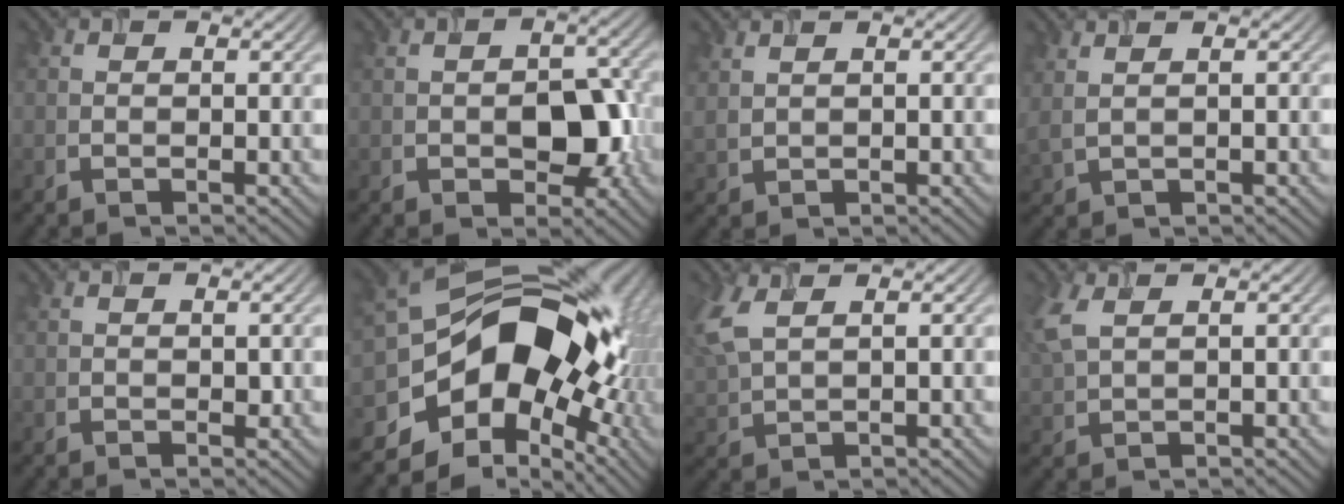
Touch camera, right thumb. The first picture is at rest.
{"total": 6.3, "force": [-1.2, 3.7, 4.9], "torque": [-0.076, -0.008, -0.018]}
{"total": 1.6, "force": [1.3, 0.2, 0.9], "torque": [-0.028, 0.003, 0.031]}
{"total": 2.5, "force": [1.7, 0.4, 1.7], "torque": [-0.045, 0.008, 0.025]}
{"total": 0.9, "force": [0.3, 0.5, 0.7], "torque": [-0.012, 0.001, 0.008]}
{"total": 16.5, "force": [-2.9, 11.8, 11.2], "torque": [-0.188, -0.017, -0.053]}
{"total": 5.9, "force": [2.7, 2.4, 4.7], "torque": [-0.142, 0.010, 0.054]}
{"total": 4.7, "force": [2.1, 2.0, 3.7], "torque": [-0.112, 0.011, 0.046]}